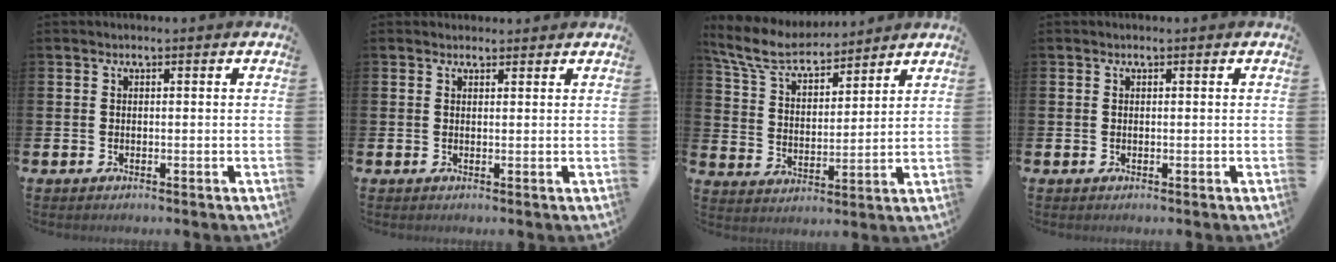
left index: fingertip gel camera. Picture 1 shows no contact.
{"total": 0.6, "force": [0.6, 0.1, 0.0], "torque": [0.007, -0.002, 0.009]}
{"total": 7.9, "force": [7.1, 2.2, 2.5], "torque": [-0.086, -0.037, 0.129]}
{"total": 0.0}